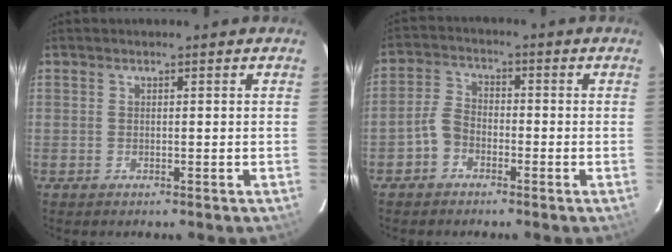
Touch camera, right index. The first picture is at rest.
{"total": 4.4, "force": [-2.5, 3.0, 2.0], "torque": [-0.042, 0.015, -0.050]}